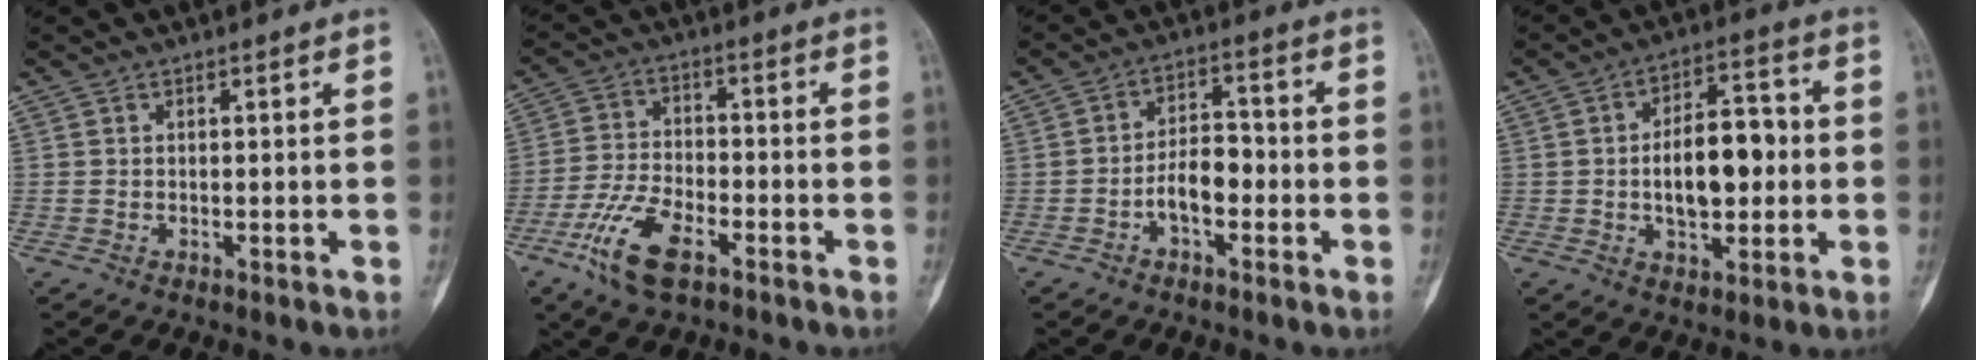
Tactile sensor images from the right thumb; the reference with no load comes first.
{"total": 11.3, "force": [-6.3, 4.6, 8.2], "torque": [-0.174, 0.016, -0.120]}
{"total": 6.5, "force": [-2.3, 3.5, 5.0], "torque": [-0.071, 0.031, -0.046]}
{"total": 12.8, "force": [-0.4, 7.0, 10.7], "torque": [-0.145, 0.025, -0.004]}